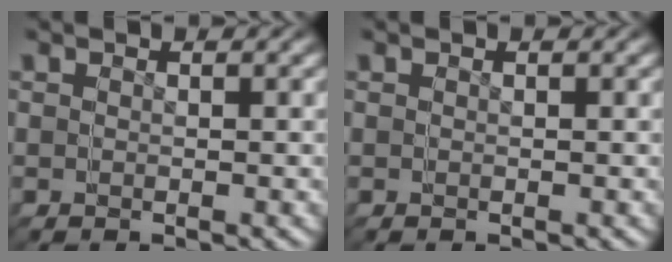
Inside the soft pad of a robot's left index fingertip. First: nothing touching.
{"total": 0.0}